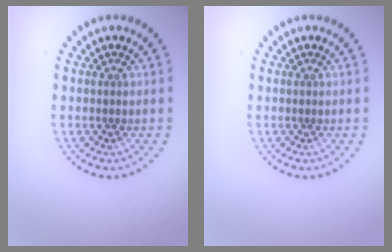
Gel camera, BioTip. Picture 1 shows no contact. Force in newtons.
{"total": 0.0}